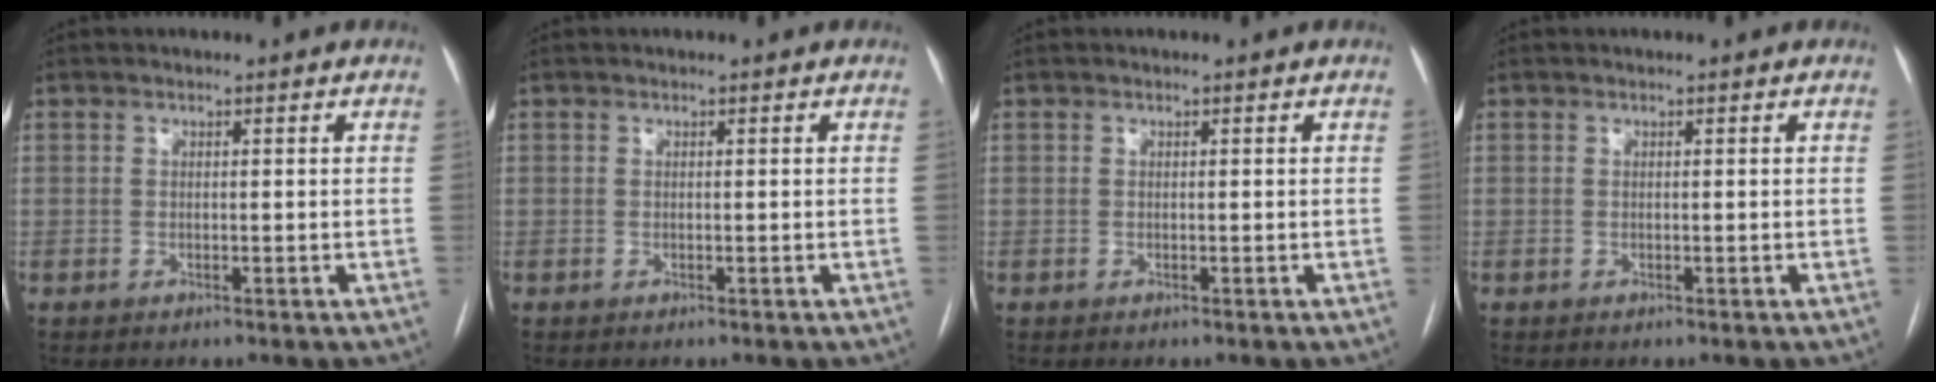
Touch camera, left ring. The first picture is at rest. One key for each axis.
{"total": 0.0}
{"total": 0.0}
{"total": 0.0}